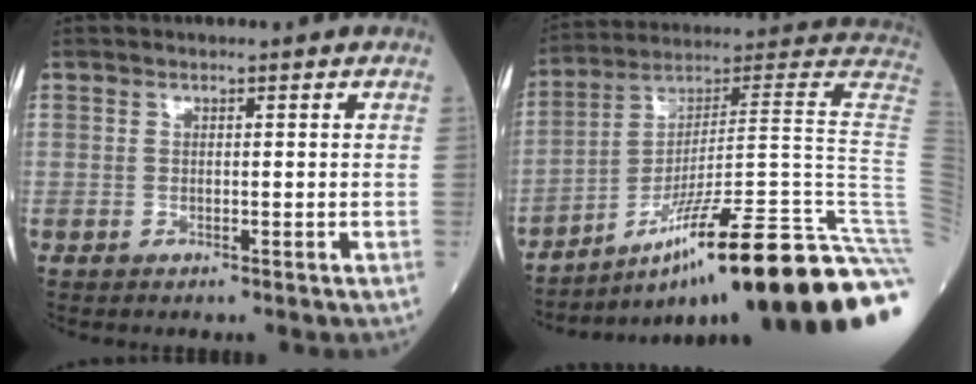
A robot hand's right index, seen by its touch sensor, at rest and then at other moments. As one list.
[{"total": 31.1, "force": [-17.8, -1.0, 25.4], "torque": [-0.211, 0.023, -0.276]}]